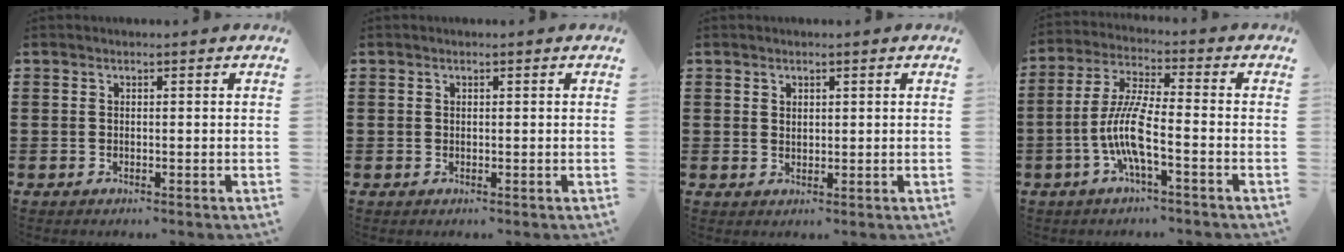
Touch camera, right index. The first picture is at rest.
{"total": 0.0}
{"total": 1.2, "force": [1.0, 0.6, 0.3], "torque": [-0.006, 0.002, 0.020]}
{"total": 8.2, "force": [-2.8, 1.4, 7.6], "torque": [-0.182, -0.016, -0.065]}